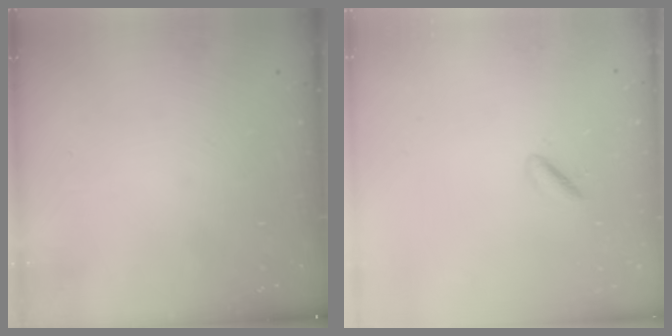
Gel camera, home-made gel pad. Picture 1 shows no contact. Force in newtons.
{"total": 1.6, "press": 1.2, "slide": 0.9}